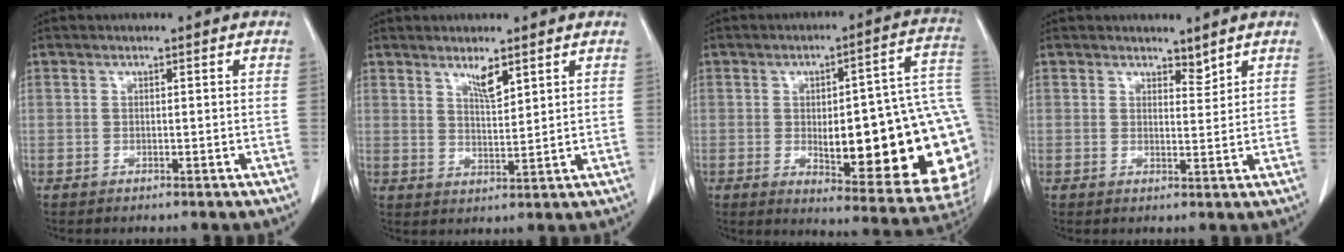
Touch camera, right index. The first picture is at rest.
{"total": 3.7, "force": [2.6, 0.6, 2.5], "torque": [-0.049, -0.007, 0.050]}
{"total": 25.8, "force": [-2.2, 5.5, 25.1], "torque": [-0.232, 0.018, -0.014]}
{"total": 1.9, "force": [1.8, 0.6, 0.4], "torque": [-0.003, -0.006, 0.029]}